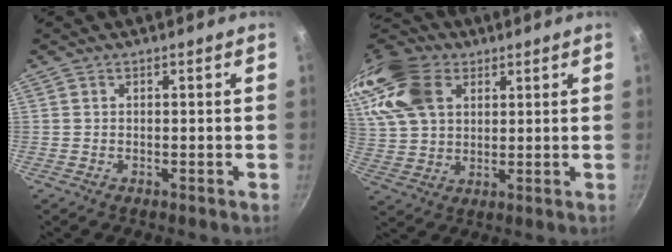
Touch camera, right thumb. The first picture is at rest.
{"total": 18.7, "force": [8.5, 12.8, 10.8], "torque": [-0.225, -0.001, 0.161]}